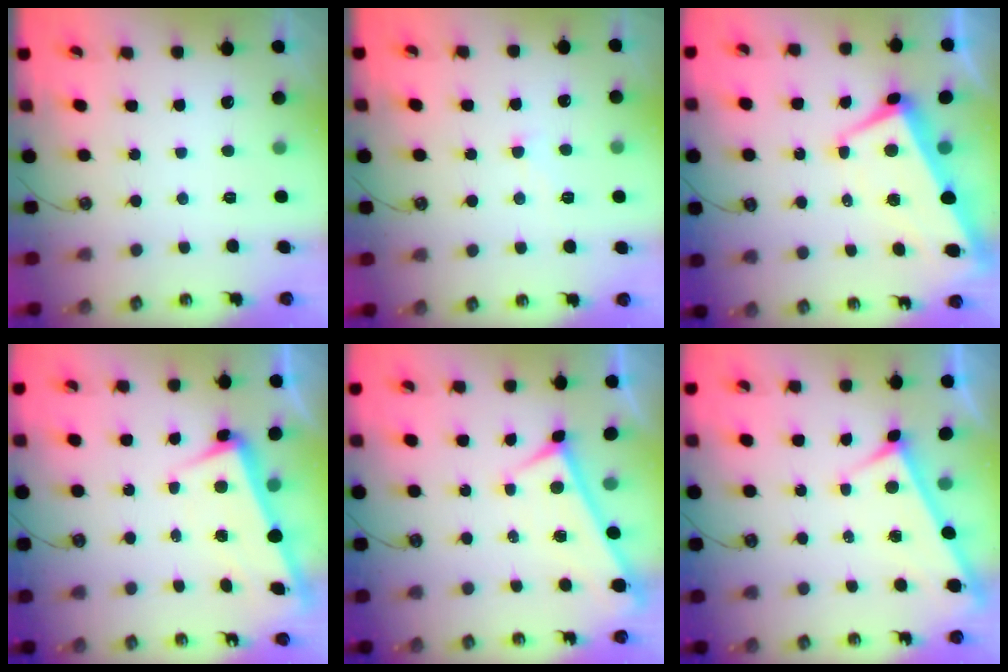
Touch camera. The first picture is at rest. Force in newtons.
{"total": 2.2, "press": 2.2, "slide": 0.4}
{"total": 1.7, "press": 1.1, "slide": 1.3}
{"total": 2.9, "press": 2.8, "slide": 1.0}
{"total": 0.0}
{"total": 4.1, "press": 4.1, "slide": 0.3}